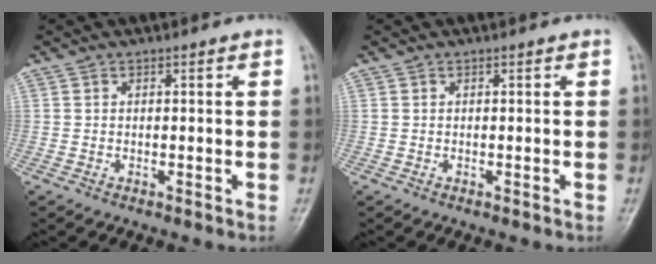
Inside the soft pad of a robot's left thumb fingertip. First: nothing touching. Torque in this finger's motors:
{"motor_torque": [0.00, 0.00, 0.00, 0.00, 0.00]}